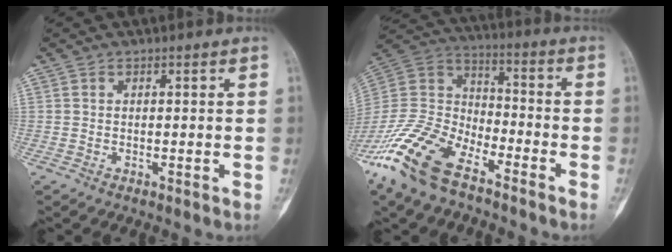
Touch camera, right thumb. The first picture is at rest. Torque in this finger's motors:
{"motor_torque": [1.42, 0.06, 1.38, -1.39, 0.45]}